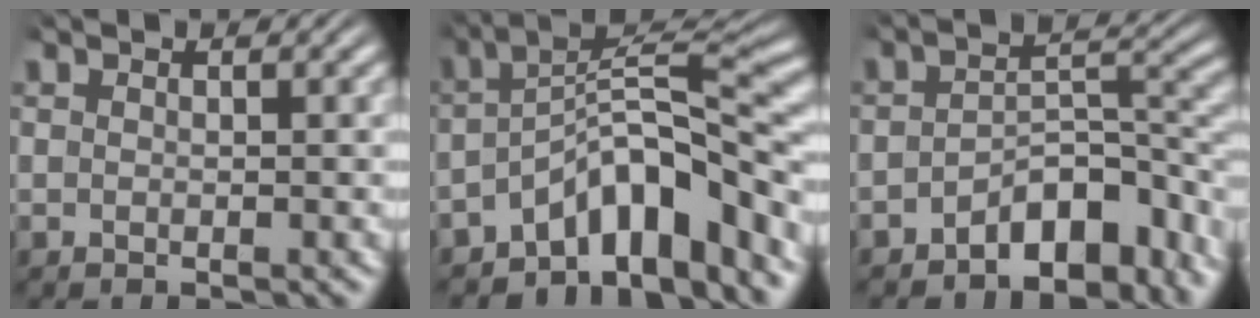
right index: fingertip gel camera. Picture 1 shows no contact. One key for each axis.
{"total": 7.9, "fx": -3.2, "fy": 3.2, "fz": 6.5, "tx": -0.105, "ty": -0.018, "tz": -0.040}
{"total": 6.1, "fx": -4.0, "fy": 2.0, "fz": 4.2, "tx": -0.048, "ty": -0.012, "tz": -0.059}